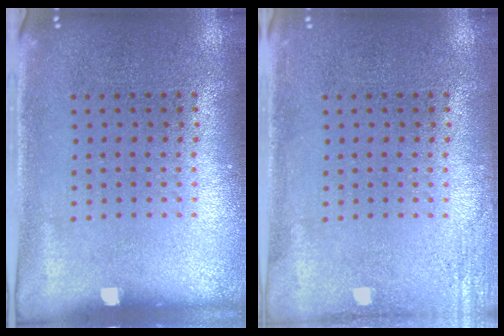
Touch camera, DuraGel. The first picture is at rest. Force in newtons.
{"total": 1.8, "press": 1.8, "slide": 0.2}